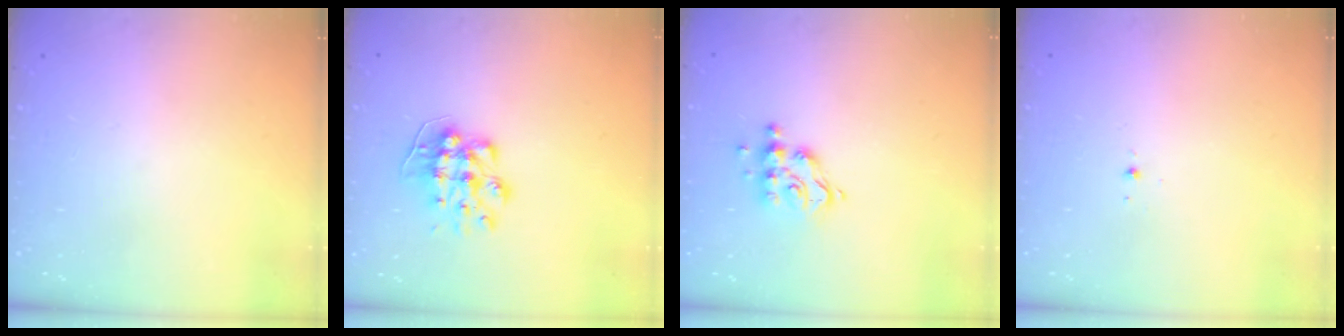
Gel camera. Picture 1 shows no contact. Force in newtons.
{"total": 8.9, "press": 8.9, "slide": 0.2}
{"total": 9.4, "press": 9.4, "slide": 0.6}
{"total": 2.9, "press": 2.8, "slide": 0.8}